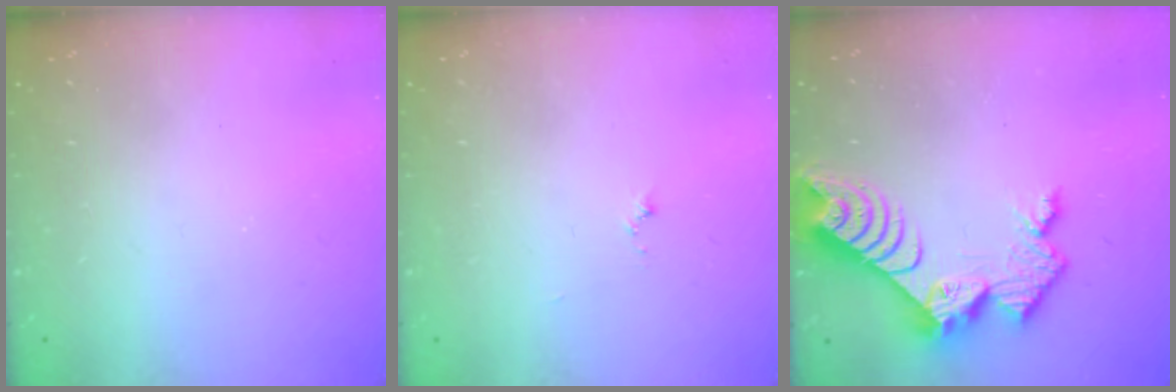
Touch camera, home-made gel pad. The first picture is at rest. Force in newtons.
{"total": 3.8, "press": 3.8, "slide": 0.4}
{"total": 11.2, "press": 11.1, "slide": 0.9}